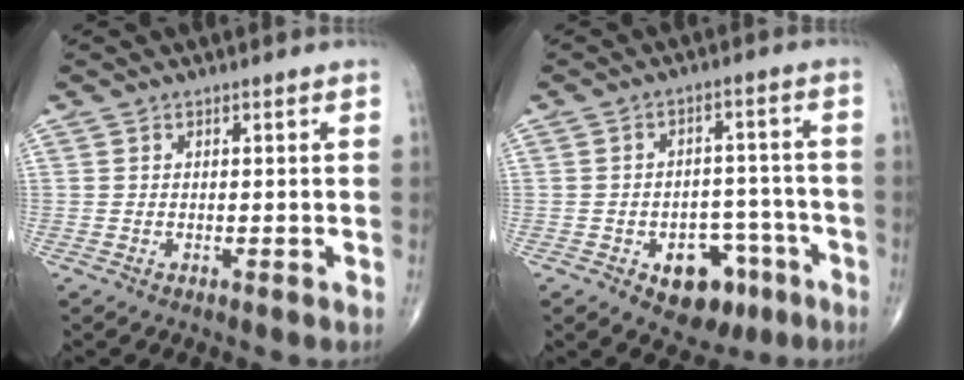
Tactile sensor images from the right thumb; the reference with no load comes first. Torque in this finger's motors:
{"motor_torque": [3.03, 1.34, 0.50, -0.80, 0.05]}